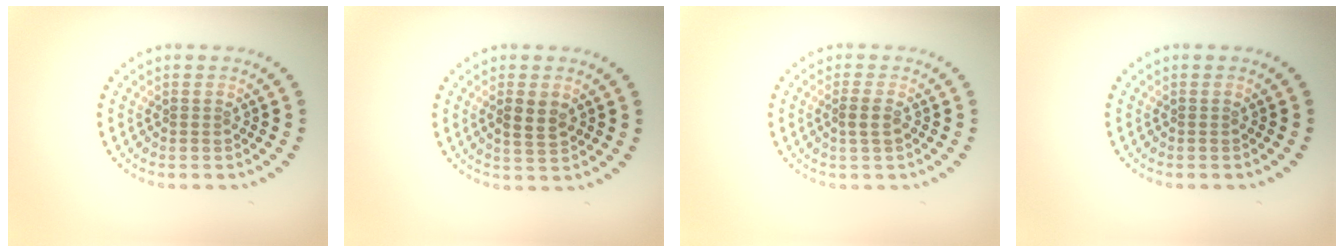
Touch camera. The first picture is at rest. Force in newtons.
{"total": 2.4, "press": 2.3, "slide": 0.6}
{"total": 1.1, "press": 0.9, "slide": 0.6}
{"total": 0.0}